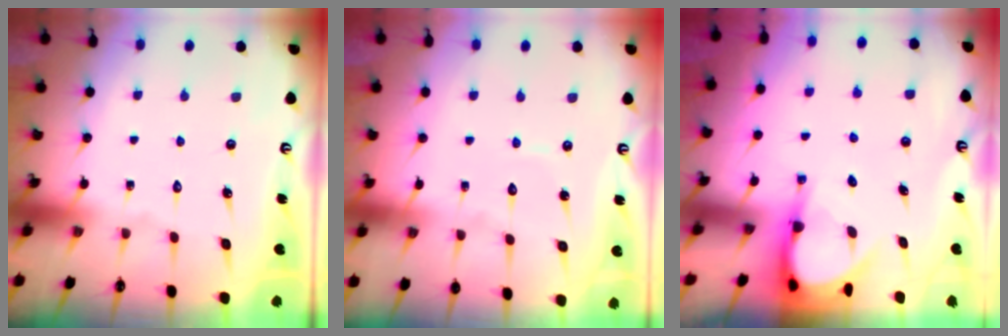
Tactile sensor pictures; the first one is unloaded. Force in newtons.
{"total": 3.7, "press": 3.7, "slide": 0.5}
{"total": 4.8, "press": 4.8, "slide": 0.1}